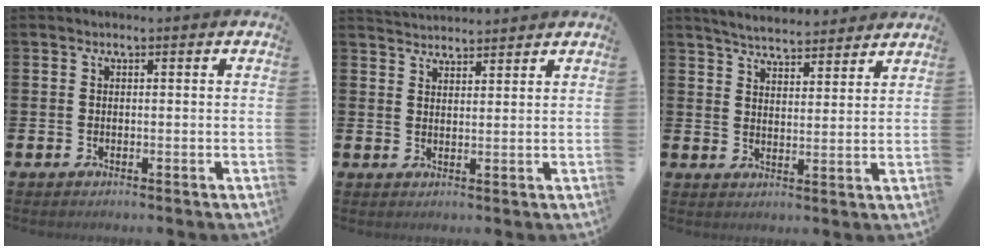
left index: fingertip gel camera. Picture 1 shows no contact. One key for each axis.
{"total": 3.1, "fx": 3.1, "fy": 0.4, "fz": -0.2, "tx": -0.001, "ty": -0.014, "tz": 0.058}
{"total": 4.9, "fx": 4.9, "fy": 0.3, "fz": 0.4, "tx": -0.023, "ty": -0.027, "tz": 0.087}